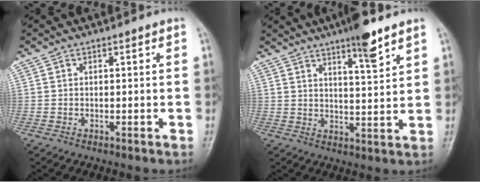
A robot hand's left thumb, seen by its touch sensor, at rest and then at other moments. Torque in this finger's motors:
{"motor_torque": [1.47, 0.65, 0.85, -0.92, 0.05]}